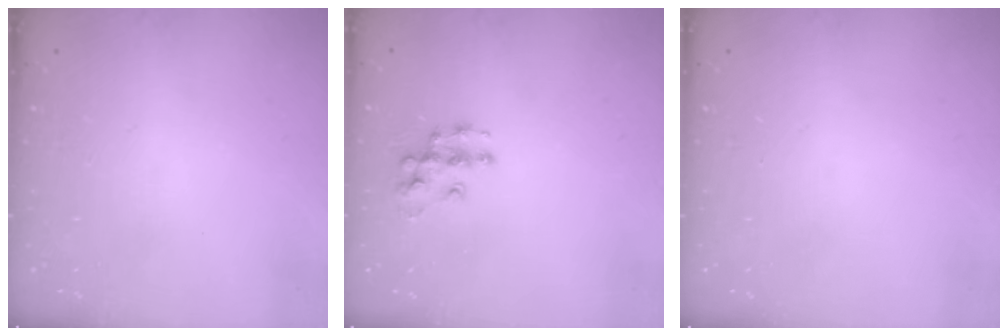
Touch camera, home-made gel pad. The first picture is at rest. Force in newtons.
{"total": 9.2, "press": 9.2, "slide": 0.5}
{"total": 0.0}